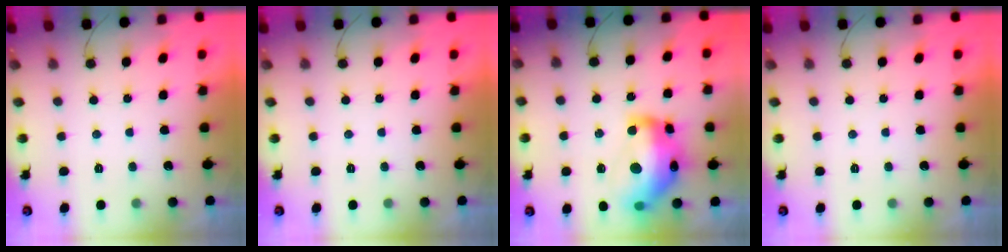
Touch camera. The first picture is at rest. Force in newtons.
{"total": 0.0}
{"total": 21.5, "press": 21.4, "slide": 1.5}
{"total": 0.0}